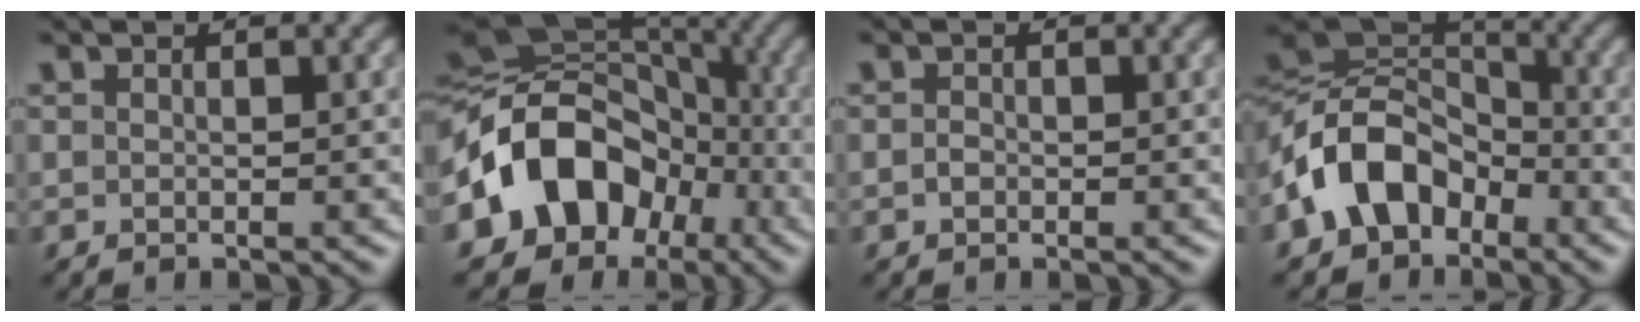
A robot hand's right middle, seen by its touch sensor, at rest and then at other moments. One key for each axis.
{"total": 11.9, "fx": -4.2, "fy": 9.2, "fz": 6.3, "tx": -0.106, "ty": 0.017, "tz": -0.093}
{"total": 0.7, "fx": -0.3, "fy": 0.5, "fz": 0.4, "tx": -0.009, "ty": 0.000, "tz": -0.006}
{"total": 8.6, "fx": -3.7, "fy": 6.1, "fz": 4.8, "tx": -0.082, "ty": 0.012, "tz": -0.091}